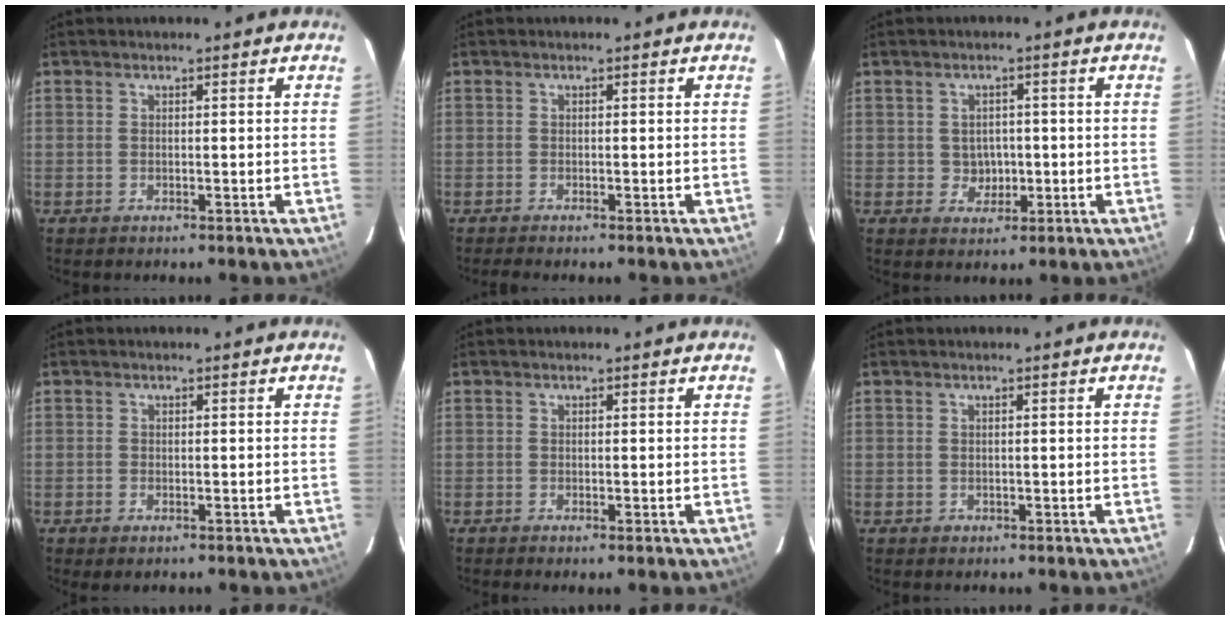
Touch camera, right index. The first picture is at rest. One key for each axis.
{"total": 1.4, "fx": -1.3, "fy": 0.0, "fz": 0.7, "tx": -0.017, "ty": -0.006, "tz": -0.022}
{"total": 3.6, "fx": -0.3, "fy": 3.4, "fz": 1.0, "tx": -0.020, "ty": 0.008, "tz": 0.004}
{"total": 1.3, "fx": -0.8, "fy": 0.7, "fz": 0.7, "tx": -0.013, "ty": -0.004, "tz": -0.014}
{"total": 0.0}
{"total": 0.8, "fx": -0.2, "fy": 0.8, "fz": 0.0, "tx": 0.003, "ty": 0.001, "tz": 0.001}